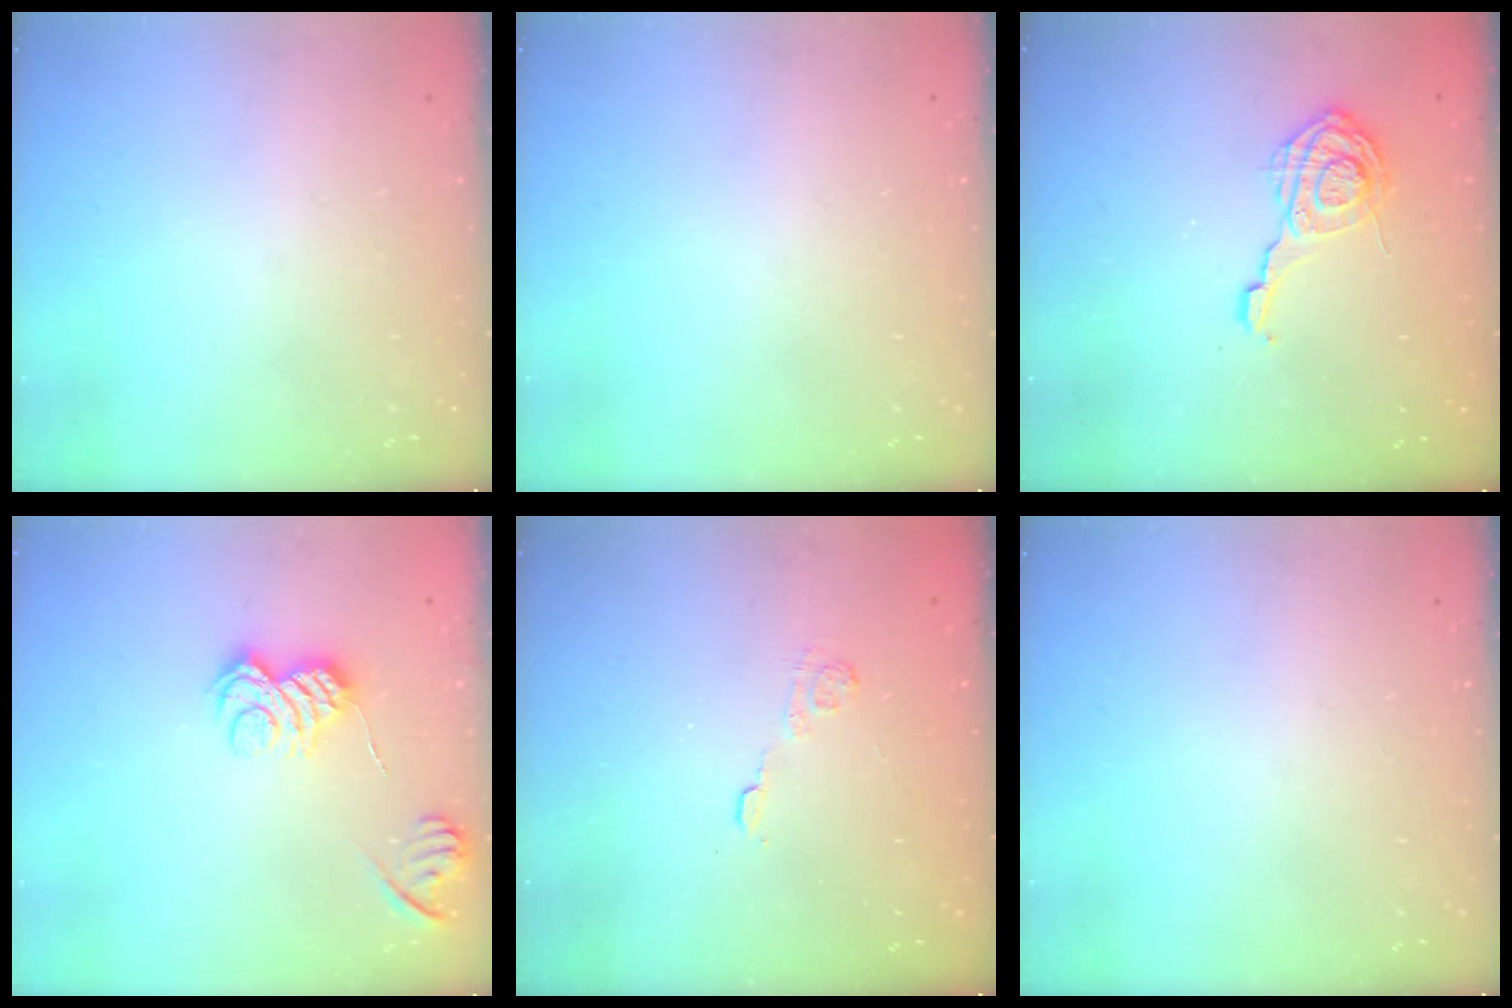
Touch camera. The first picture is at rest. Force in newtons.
{"total": 0.0}
{"total": 10.8, "press": 10.7, "slide": 0.7}
{"total": 8.9, "press": 8.9, "slide": 0.3}
{"total": 2.7, "press": 2.3, "slide": 1.4}
{"total": 0.0}